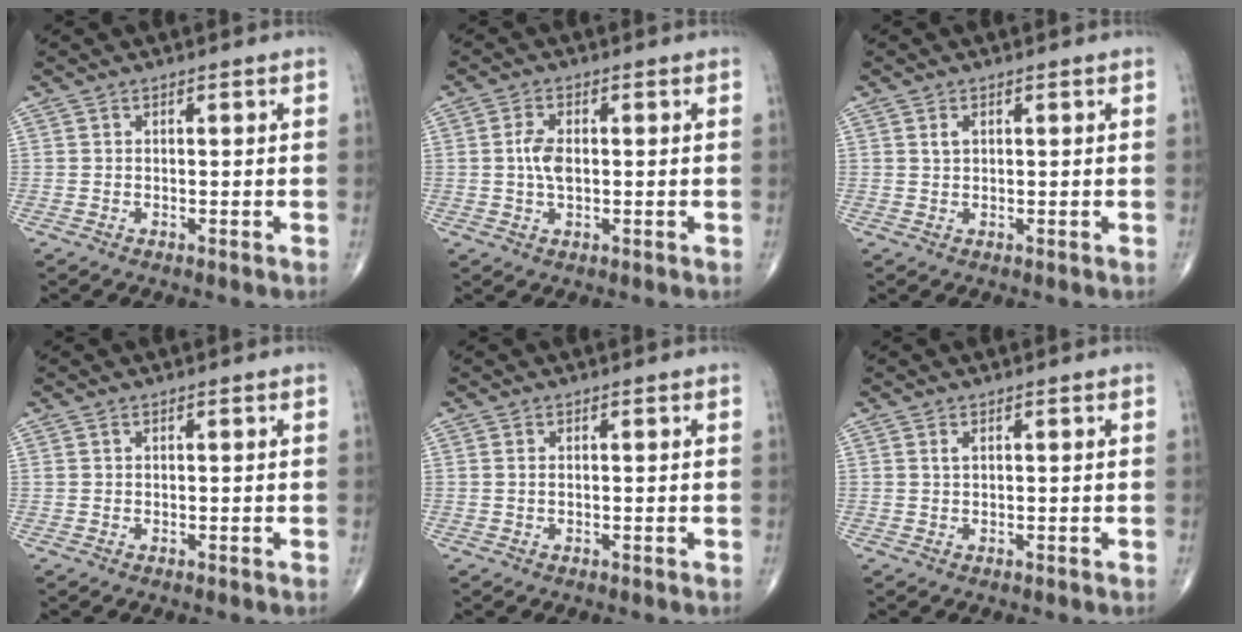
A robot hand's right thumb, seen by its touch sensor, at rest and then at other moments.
{"total": 4.3, "force": [0.1, 2.2, 3.6], "torque": [-0.077, 0.002, 0.001]}
{"total": 1.3, "force": [0.5, 0.8, 0.9], "torque": [-0.016, 0.002, 0.012]}
{"total": 0.0}
{"total": 0.5, "force": [0.1, 0.2, 0.4], "torque": [-0.014, 0.002, 0.004]}
{"total": 0.7, "force": [0.3, 0.2, 0.5], "torque": [-0.013, 0.004, 0.008]}